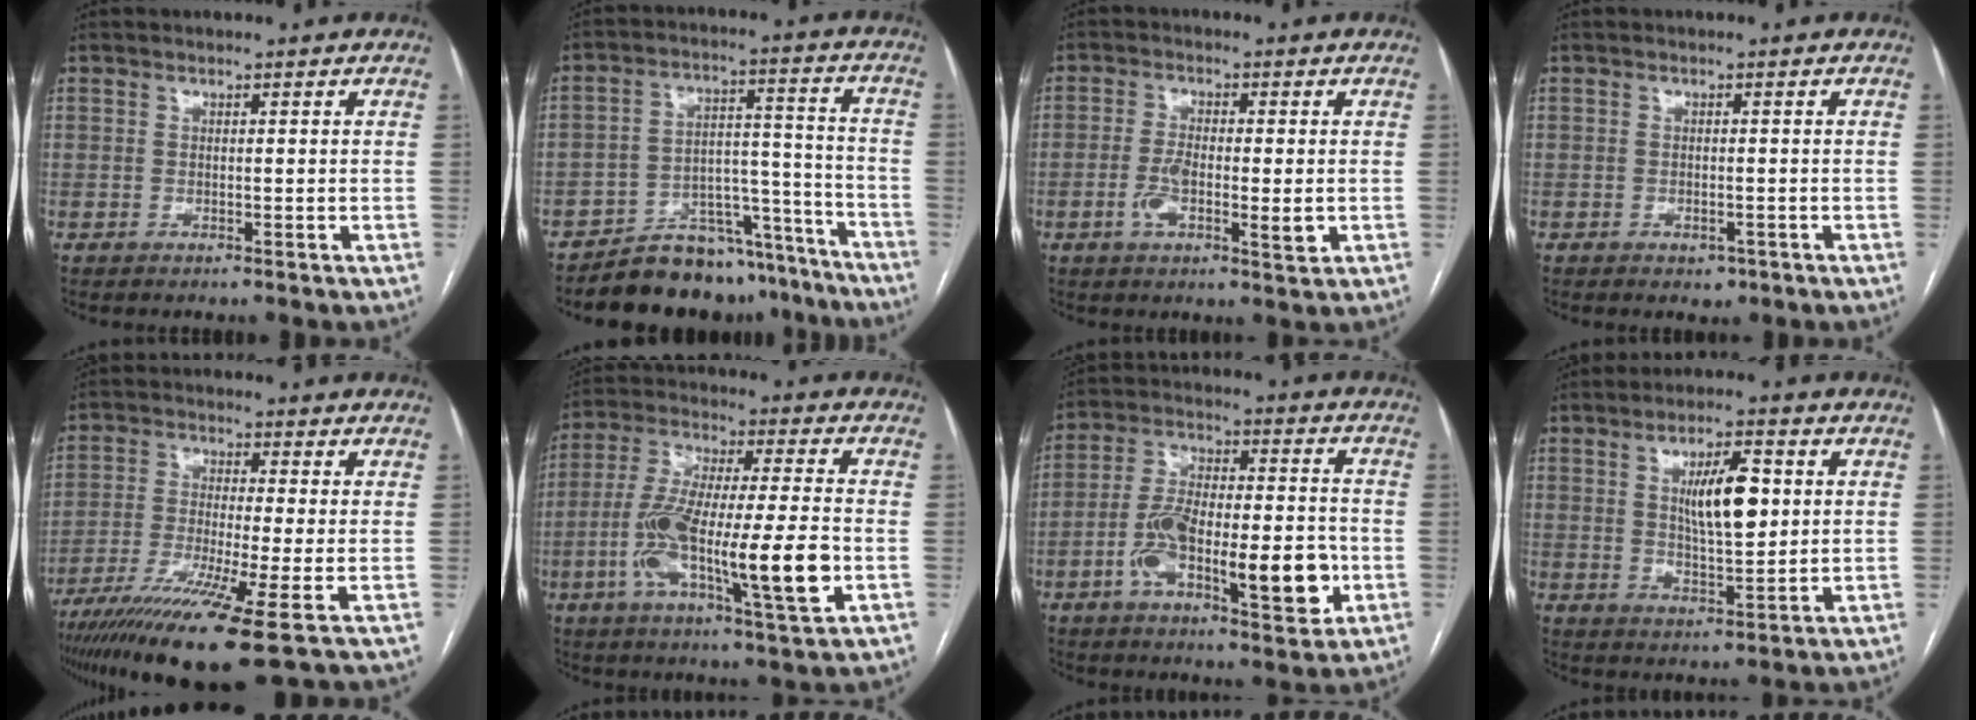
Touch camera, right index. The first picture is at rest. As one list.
[{"total": 14.8, "force": [-13.3, 5.7, 3.1], "torque": [-0.014, 0.059, -0.195]}, {"total": 6.9, "force": [-1.4, 2.2, 6.4], "torque": [-0.115, -0.005, -0.024]}, {"total": 1.8, "force": [-1.0, 1.2, 0.9], "torque": [-0.010, 0.002, -0.006]}, {"total": 13.4, "force": [-8.0, -0.8, 10.6], "torque": [-0.204, -0.037, -0.140]}, {"total": 18.3, "force": [-4.5, 2.3, 17.6], "torque": [-0.316, -0.003, -0.074]}, {"total": 17.1, "force": [-4.8, 5.4, 15.5], "torque": [-0.261, 0.014, -0.074]}, {"total": 8.7, "force": [1.9, 2.4, 8.1], "torque": [-0.137, 0.003, 0.037]}]